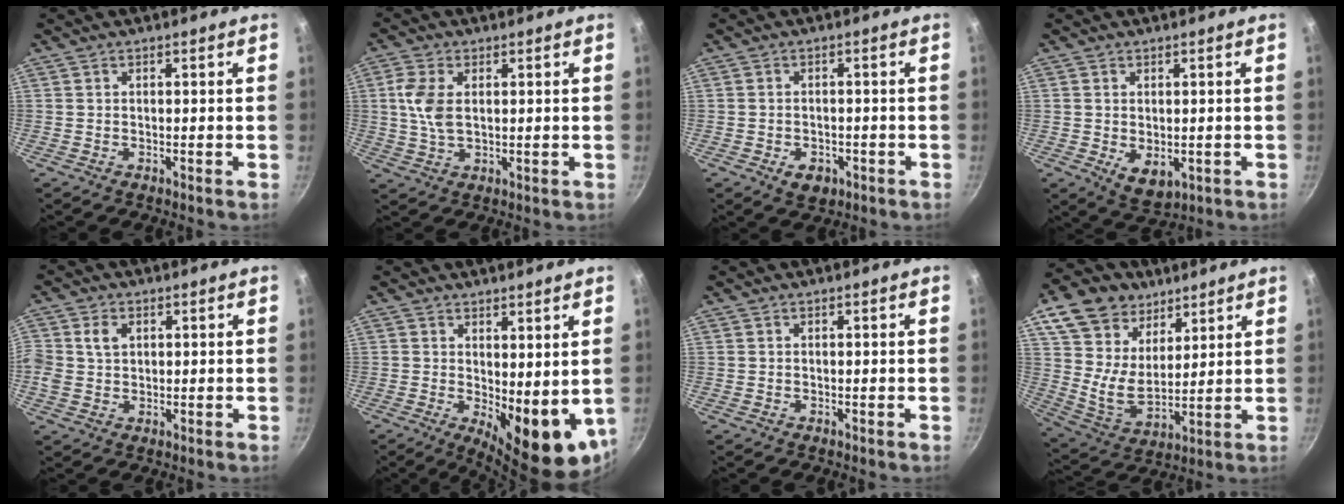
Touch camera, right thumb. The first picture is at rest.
{"total": 7.0, "force": [1.3, 4.0, 5.5], "torque": [-0.115, 0.004, 0.026]}
{"total": 4.4, "force": [-1.8, 3.1, 2.5], "torque": [-0.030, 0.011, -0.017]}
{"total": 5.8, "force": [-0.7, 3.8, 4.3], "torque": [-0.061, -0.015, 0.000]}
{"total": 4.7, "force": [1.0, 3.7, 2.7], "torque": [-0.046, 0.005, 0.014]}
{"total": 12.1, "force": [0.8, 5.2, 10.9], "torque": [-0.117, -0.025, 0.025]}
{"total": 0.0}
{"total": 16.7, "force": [9.3, 11.3, 8.0], "torque": [-0.136, -0.034, 0.172]}